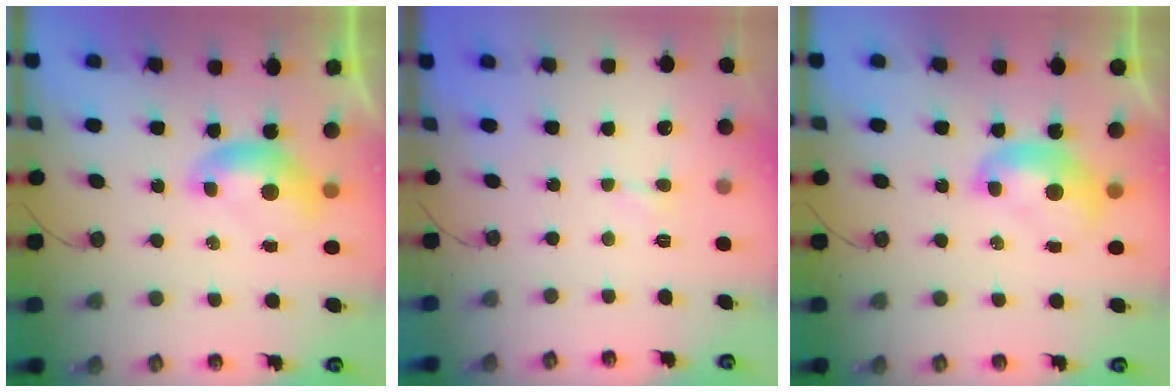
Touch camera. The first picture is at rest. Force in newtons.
{"total": 0.9, "press": 0.9, "slide": 0.3}
{"total": 1.9, "press": 1.9, "slide": 0.2}